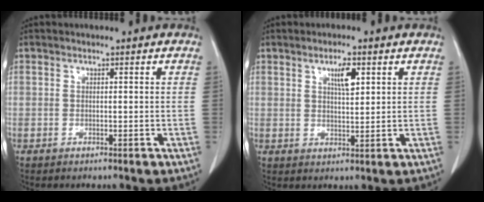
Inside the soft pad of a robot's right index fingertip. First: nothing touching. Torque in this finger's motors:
{"motor_torque": [0.34, 0.30, 0.10, 0.04]}